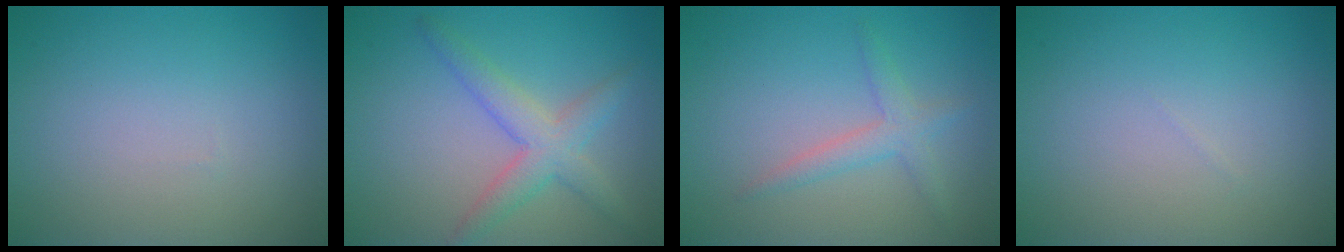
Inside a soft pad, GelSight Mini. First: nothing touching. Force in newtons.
{"total": 3.7, "press": 3.7, "slide": 0.1}
{"total": 2.1, "press": 2.1, "slide": 0.2}
{"total": 0.0}